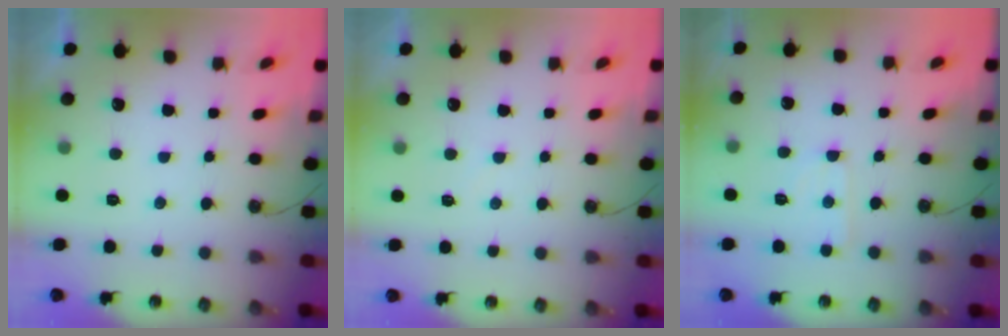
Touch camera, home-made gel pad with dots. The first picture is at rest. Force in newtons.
{"total": 4.2, "press": 4.2, "slide": 0.4}
{"total": 6.6, "press": 6.6, "slide": 0.7}